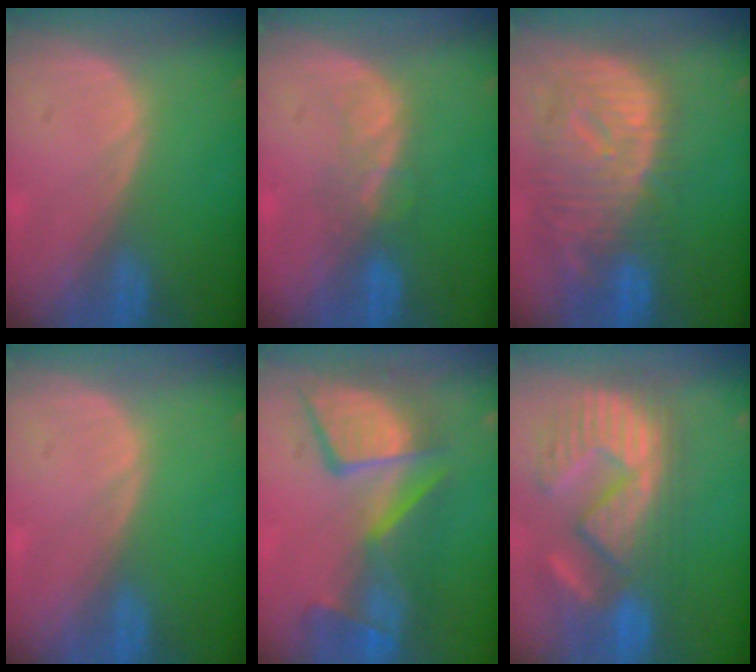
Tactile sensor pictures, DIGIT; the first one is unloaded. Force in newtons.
{"total": 3.3, "press": 3.3, "slide": 0.5}
{"total": 12.5, "press": 10.9, "slide": 6.2}
{"total": 0.0}
{"total": 11.3, "press": 10.5, "slide": 4.2}
{"total": 12.6, "press": 11.8, "slide": 4.4}